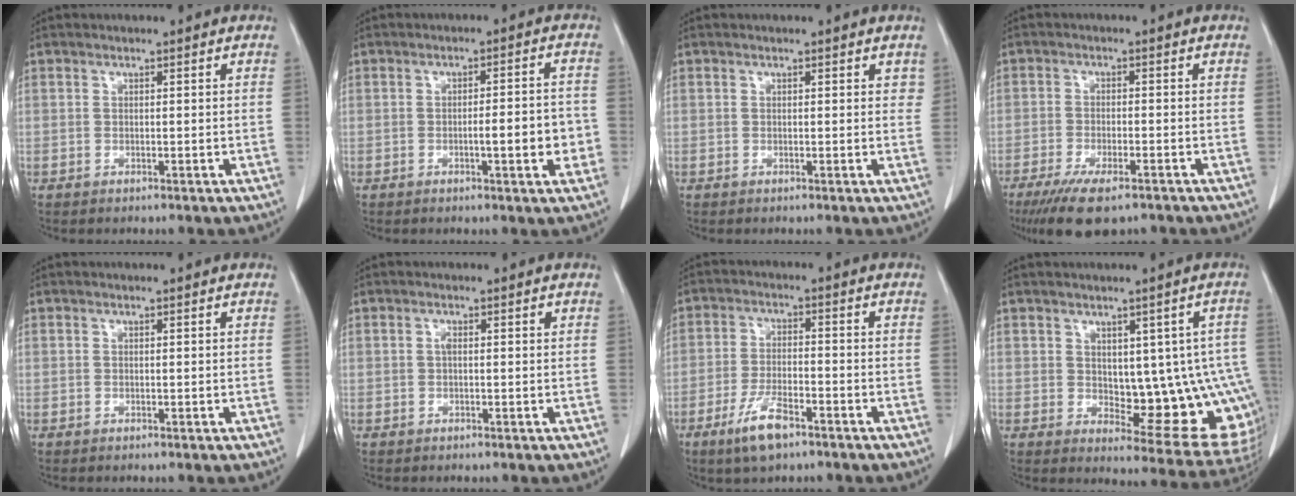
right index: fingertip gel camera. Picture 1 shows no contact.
{"total": 6.1, "force": [-1.6, 1.1, 5.8], "torque": [-0.077, 0.009, -0.018]}
{"total": 1.1, "force": [0.7, 0.7, 0.4], "torque": [0.006, 0.003, 0.002]}
{"total": 9.4, "force": [-6.6, 2.5, 6.1], "torque": [-0.097, -0.018, -0.103]}
{"total": 0.0}
{"total": 1.3, "force": [0.3, 0.4, 1.2], "torque": [-0.023, 0.007, 0.006]}
{"total": 6.9, "force": [-4.4, 1.9, 5.0], "torque": [-0.100, -0.008, -0.078]}
{"total": 13.2, "force": [0.0, 5.5, 12.0], "torque": [-0.119, 0.006, 0.018]}